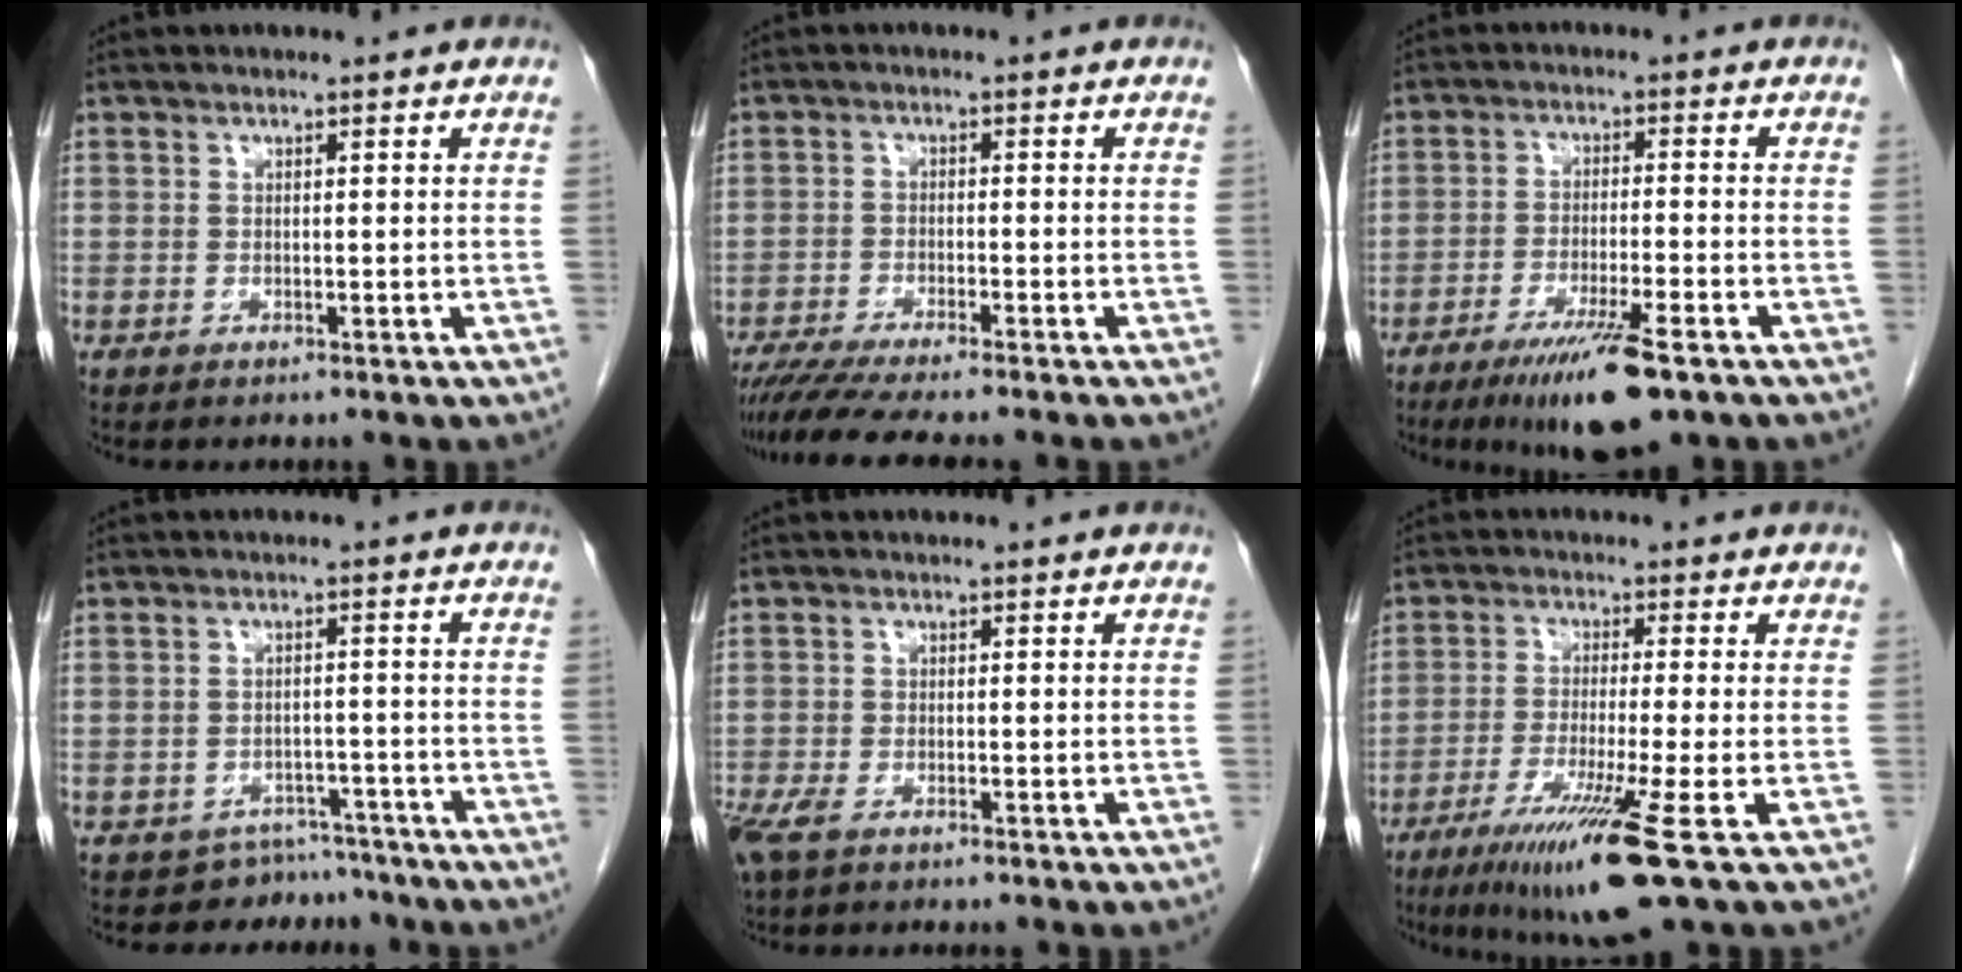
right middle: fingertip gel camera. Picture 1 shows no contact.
{"total": 9.7, "force": [-8.3, -0.2, 4.9], "torque": [-0.067, -0.022, -0.129]}
{"total": 10.1, "force": [-6.5, 1.0, 7.6], "torque": [-0.133, -0.025, -0.104]}
{"total": 5.6, "force": [-5.0, 2.2, -1.4], "torque": [0.021, 0.024, -0.066]}
{"total": 4.3, "force": [-3.0, 1.5, 2.7], "torque": [-0.063, -0.012, -0.051]}
{"total": 11.5, "force": [-6.2, -1.3, 9.6], "torque": [-0.176, -0.040, -0.107]}